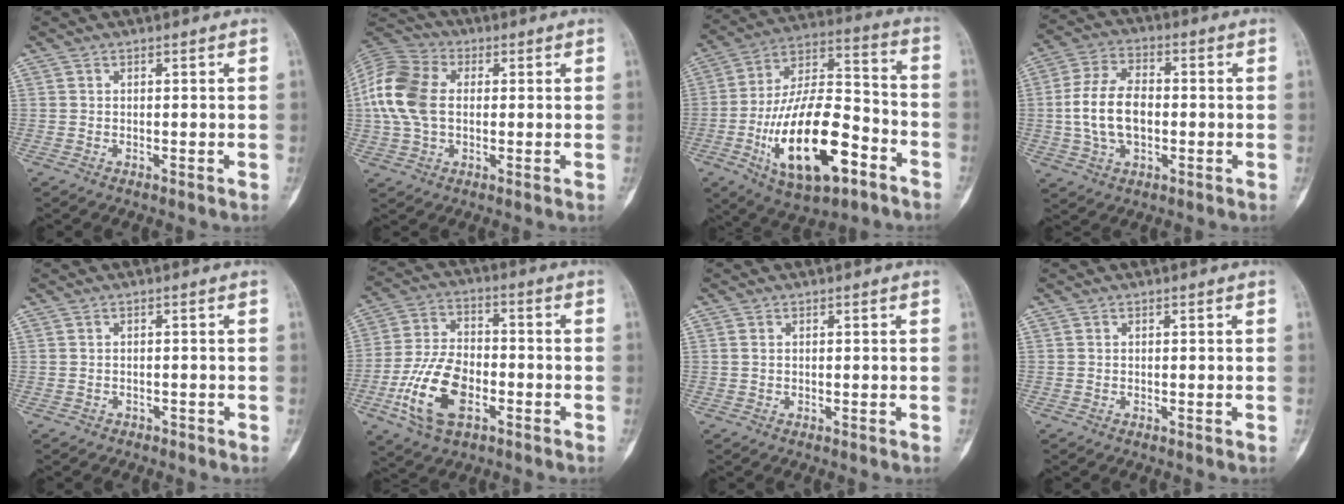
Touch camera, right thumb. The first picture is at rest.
{"total": 13.4, "force": [1.0, 9.1, 9.8], "torque": [-0.208, 0.020, 0.014]}
{"total": 23.6, "force": [-9.2, 10.2, 19.2], "torque": [-0.338, 0.051, -0.147]}
{"total": 11.6, "force": [-0.8, 7.1, 9.1], "torque": [-0.172, 0.018, -0.015]}
{"total": 1.3, "force": [-1.0, 0.8, 0.3], "torque": [-0.015, 0.006, -0.012]}
{"total": 14.3, "force": [-5.2, 8.0, 10.6], "torque": [-0.208, 0.022, -0.096]}
{"total": 0.7, "force": [0.2, 0.5, 0.4], "torque": [-0.013, 0.001, 0.005]}
{"total": 0.0}